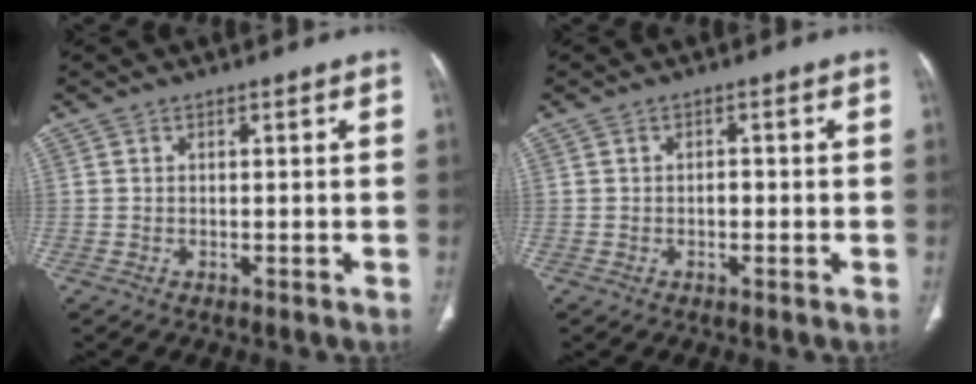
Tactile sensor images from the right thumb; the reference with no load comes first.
{"total": 1.1, "force": [-0.3, 0.8, 0.7], "torque": [-0.008, 0.004, -0.007]}